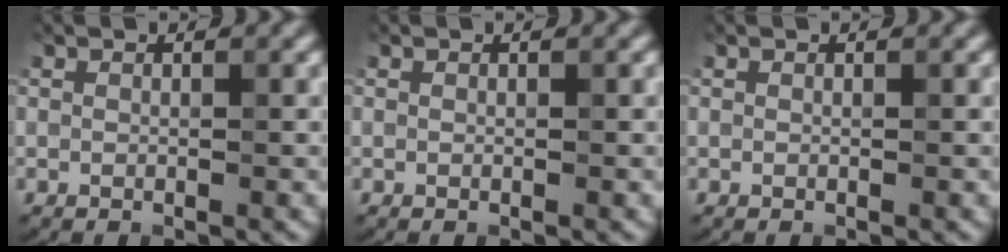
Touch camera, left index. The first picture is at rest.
{"total": 0.0}
{"total": 0.0}